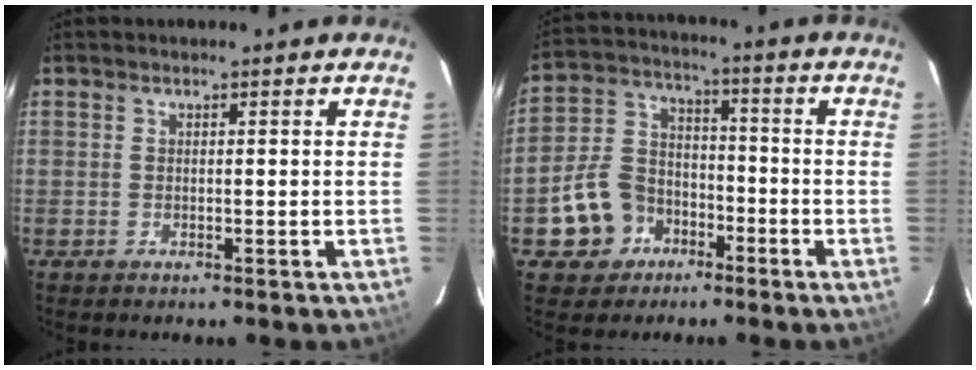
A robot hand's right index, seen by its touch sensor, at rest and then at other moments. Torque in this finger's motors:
{"motor_torque": [0.16, -0.01, -0.20, -0.21]}